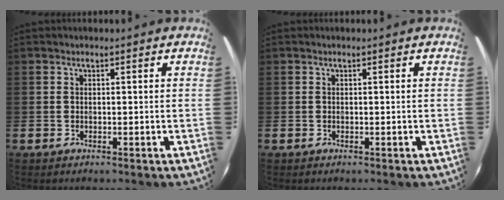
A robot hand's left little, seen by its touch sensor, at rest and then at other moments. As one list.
[{"total": 0.0}]